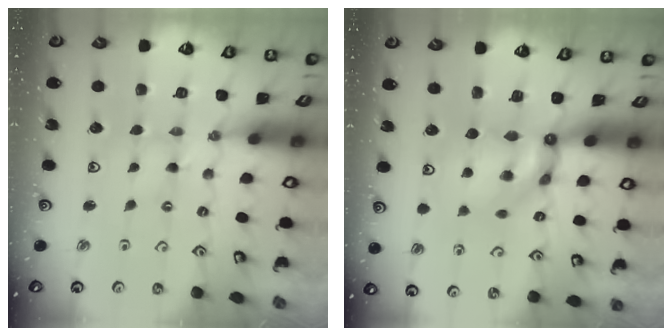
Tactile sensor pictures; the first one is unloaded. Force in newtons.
{"total": 8.7, "press": 8.6, "slide": 1.2}